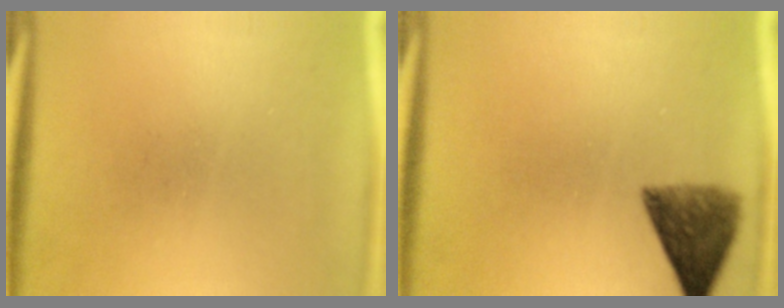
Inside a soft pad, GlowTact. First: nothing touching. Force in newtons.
{"total": 6.9}